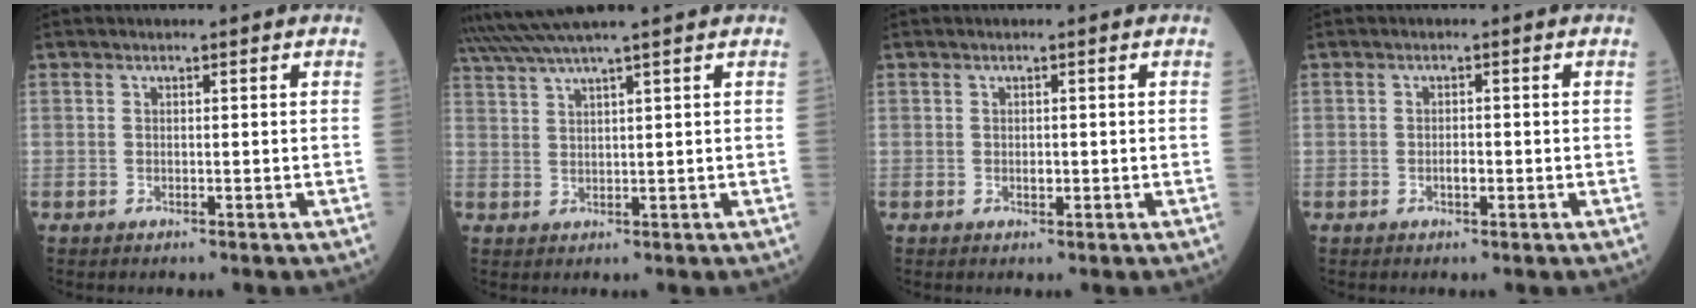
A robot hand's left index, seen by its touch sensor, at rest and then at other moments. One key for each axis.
{"total": 7.3, "fx": 6.2, "fy": -2.1, "fz": 3.1, "tx": -0.057, "ty": 0.025, "tz": 0.107}
{"total": 0.8, "fx": -0.2, "fy": 0.4, "fz": 0.7, "tx": -0.011, "ty": -0.003, "tz": -0.003}
{"total": 1.3, "fx": -0.6, "fy": 0.5, "fz": 1.0, "tx": -0.018, "ty": -0.002, "tz": -0.011}